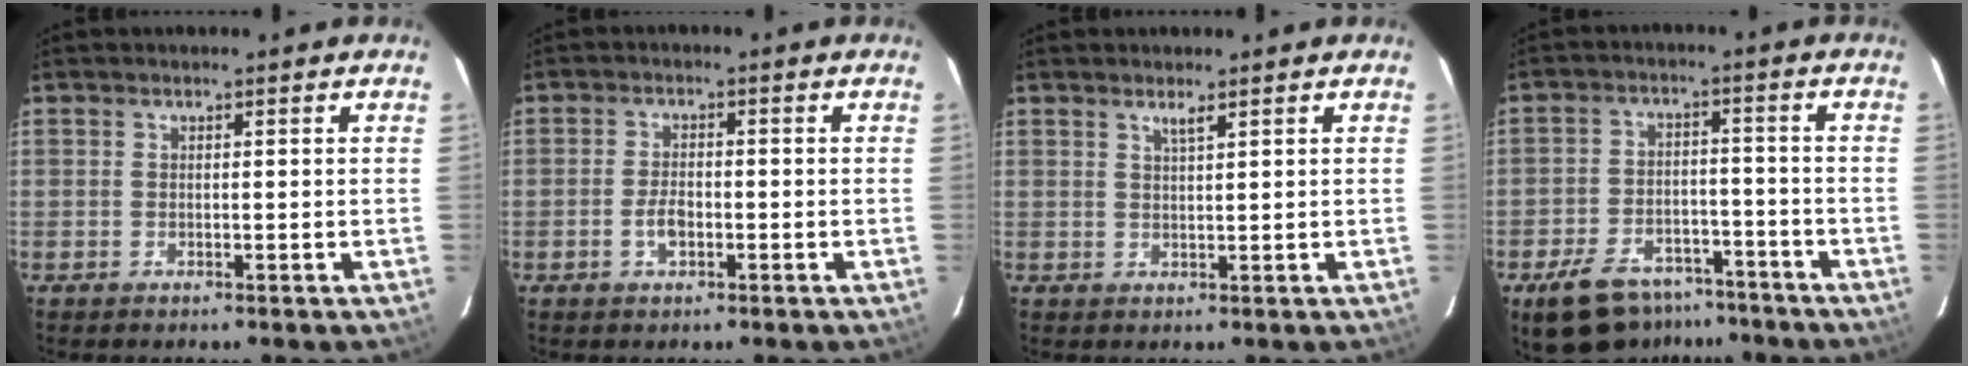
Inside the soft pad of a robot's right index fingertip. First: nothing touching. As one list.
[{"total": 3.3, "force": [-1.2, 1.8, 2.5], "torque": [-0.051, 0.001, -0.021]}, {"total": 1.6, "force": [1.1, 0.0, 1.1], "torque": [-0.019, 0.000, 0.019]}, {"total": 13.3, "force": [-9.7, 7.2, 5.7], "torque": [-0.131, 0.011, -0.135]}]